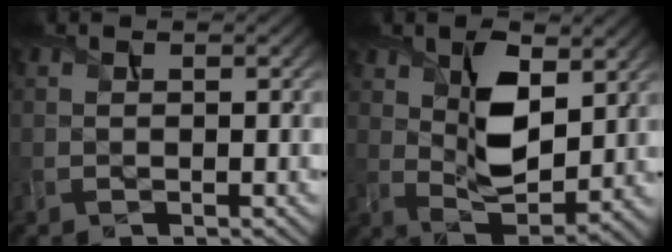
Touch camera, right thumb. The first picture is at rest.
{"total": 8.9, "force": [3.2, 4.7, 6.9], "torque": [-0.136, -0.010, 0.061]}